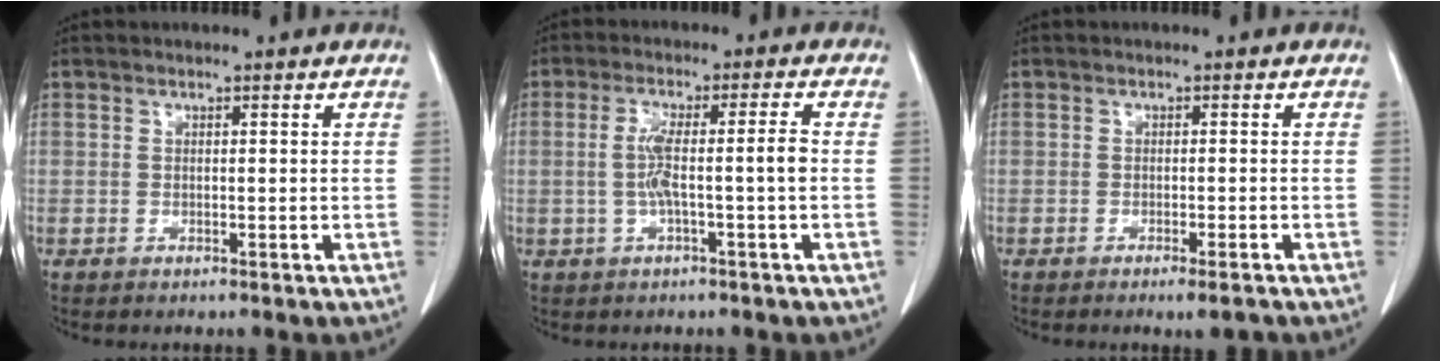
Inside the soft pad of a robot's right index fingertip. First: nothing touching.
{"total": 5.9, "force": [-0.8, -0.2, 5.9], "torque": [-0.115, 0.015, -0.011]}
{"total": 2.6, "force": [-2.0, 0.3, 1.7], "torque": [-0.019, -0.004, -0.025]}